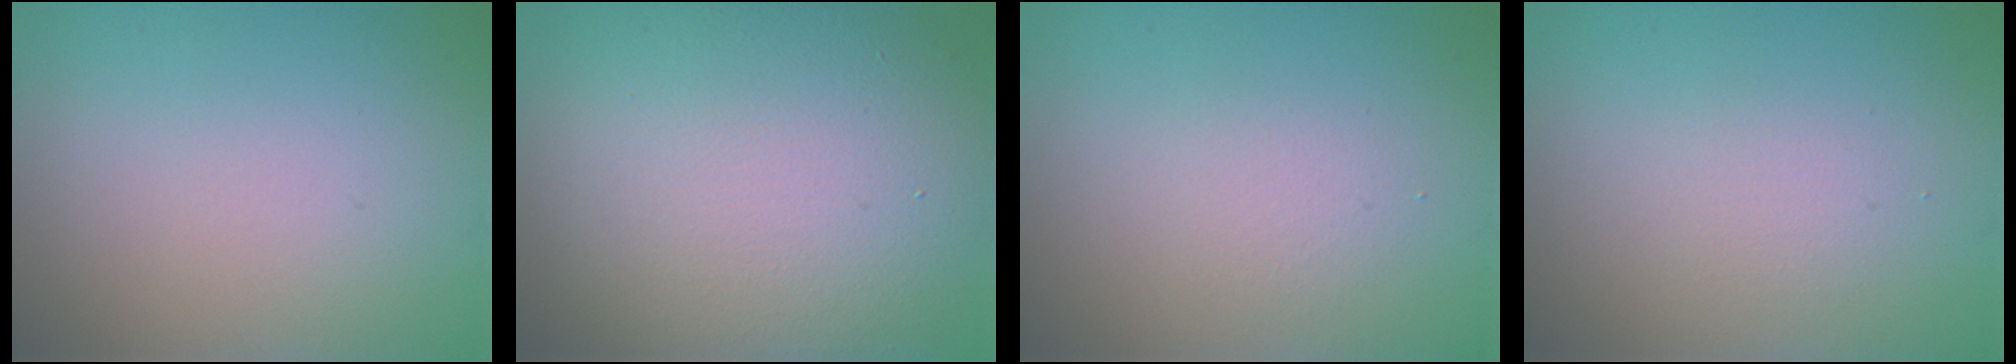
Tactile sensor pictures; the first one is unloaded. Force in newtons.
{"total": 13.1, "press": 13.1, "slide": 0.6}
{"total": 1.4, "press": 1.4, "slide": 0.0}
{"total": 1.1, "press": 1.1, "slide": 0.1}